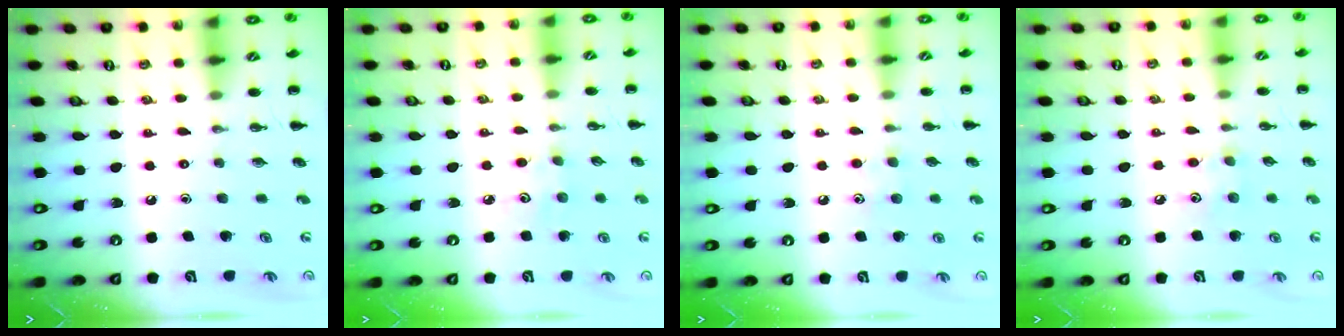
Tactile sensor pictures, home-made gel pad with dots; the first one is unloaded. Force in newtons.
{"total": 3.4, "press": 3.2, "slide": 0.9}
{"total": 5.0, "press": 4.7, "slide": 1.6}
{"total": 5.7, "press": 5.5, "slide": 1.4}